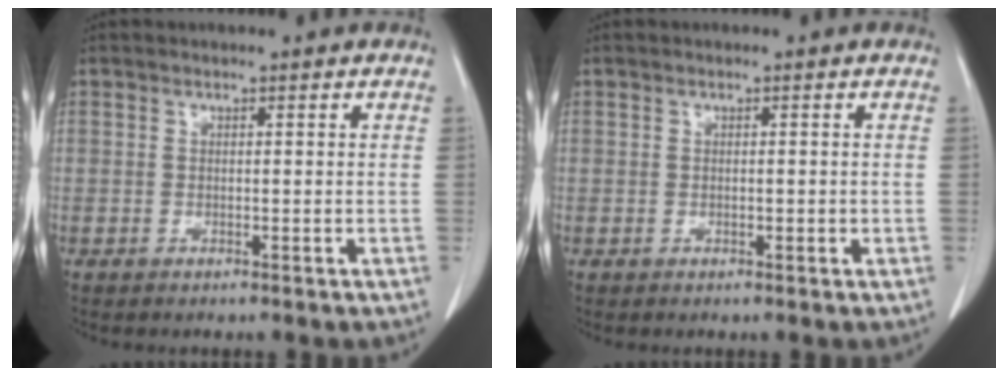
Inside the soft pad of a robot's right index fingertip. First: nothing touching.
{"total": 1.3, "force": [-0.2, 0.8, 1.0], "torque": [-0.025, 0.002, 0.001]}